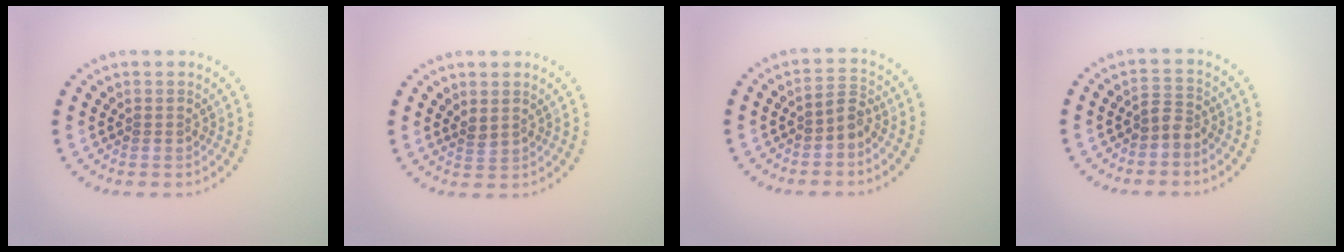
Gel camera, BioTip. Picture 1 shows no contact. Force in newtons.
{"total": 0.9, "press": 0.8, "slide": 0.5}
{"total": 1.9, "press": 1.6, "slide": 0.9}
{"total": 1.7, "press": 1.3, "slide": 1.1}